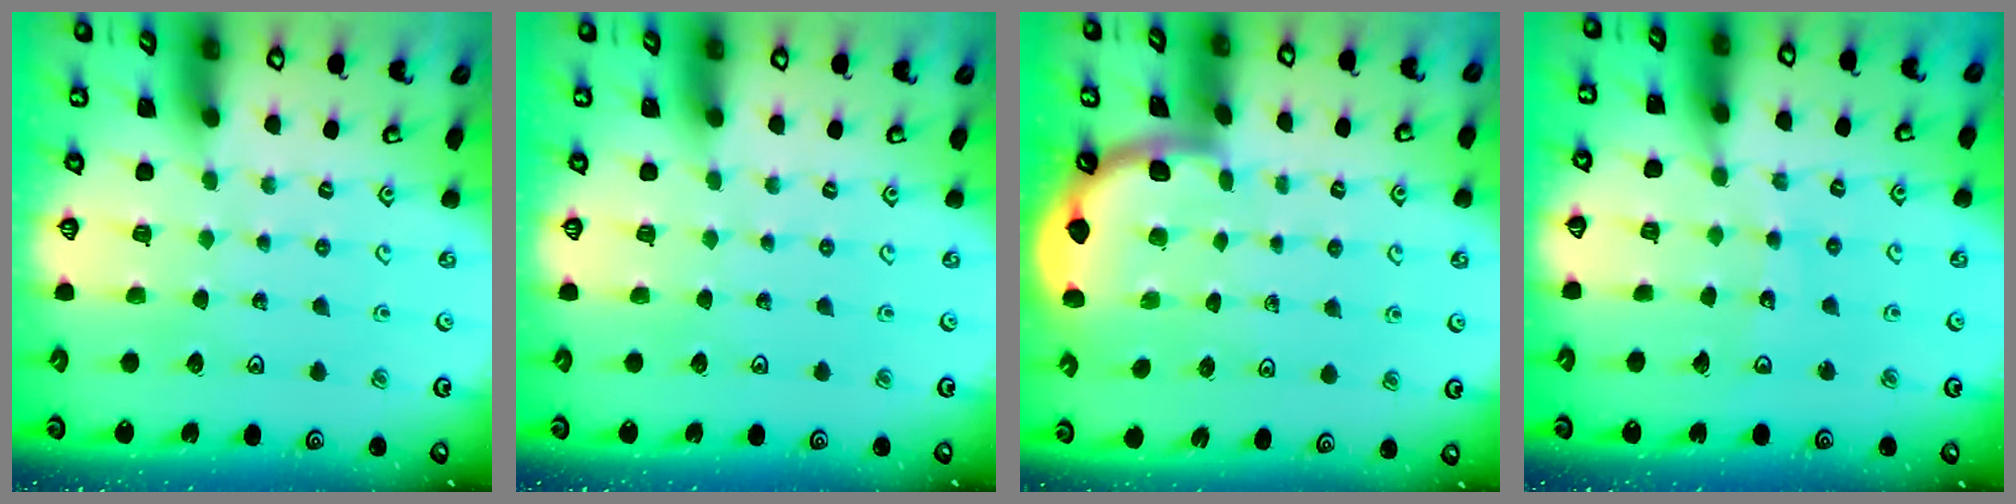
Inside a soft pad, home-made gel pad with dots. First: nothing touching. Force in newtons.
{"total": 0.0}
{"total": 1.8, "press": 1.8, "slide": 0.0}
{"total": 7.6, "press": 7.6, "slide": 0.9}